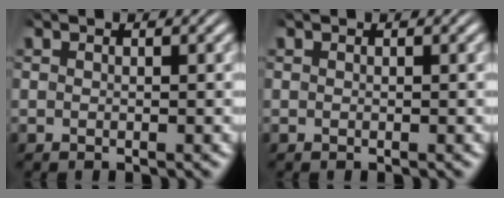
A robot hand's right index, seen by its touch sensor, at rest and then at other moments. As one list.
[{"total": 0.0}]